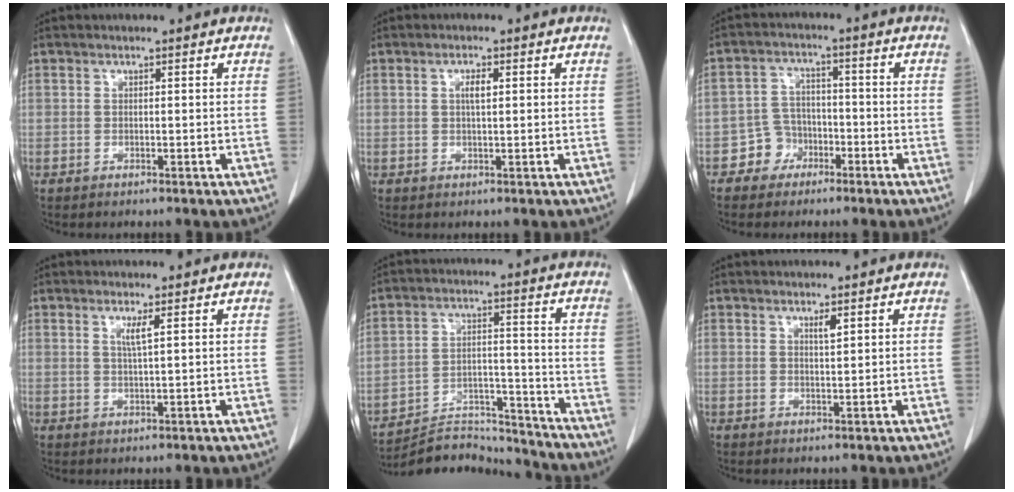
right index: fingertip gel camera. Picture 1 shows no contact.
{"total": 1.9, "force": [0.5, 0.4, 1.7], "torque": [-0.030, 0.002, 0.007]}
{"total": 4.6, "force": [-2.5, 3.9, 0.4], "torque": [-0.004, 0.017, -0.043]}
{"total": 2.0, "force": [0.9, -0.3, 1.7], "torque": [-0.035, -0.003, 0.017]}
{"total": 10.8, "force": [-10.6, 1.9, -1.1], "torque": [0.028, 0.046, -0.172]}
{"total": 1.3, "force": [0.8, 0.1, 1.0], "torque": [-0.017, -0.005, 0.013]}